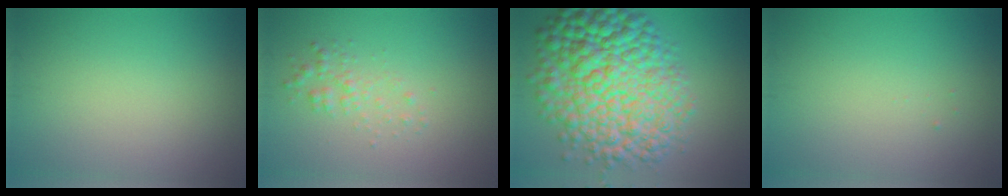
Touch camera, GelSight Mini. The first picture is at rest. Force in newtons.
{"total": 1.6, "press": 1.6, "slide": 0.0}
{"total": 13.1, "press": 13.1, "slide": 0.2}
{"total": 0.0}